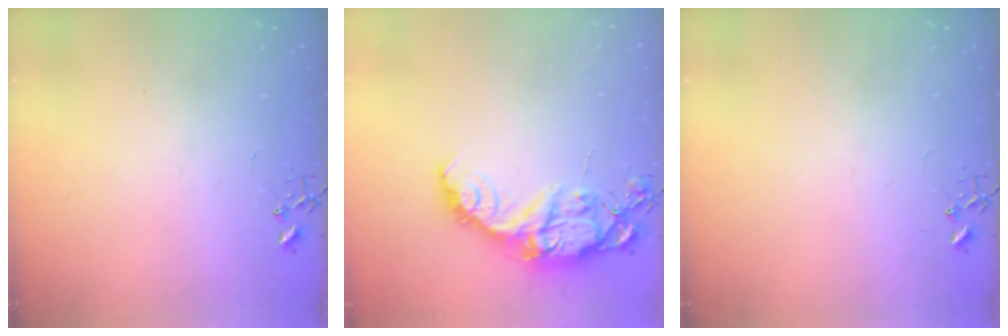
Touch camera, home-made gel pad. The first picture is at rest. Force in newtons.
{"total": 16.6, "press": 16.5, "slide": 1.3}
{"total": 0.0}